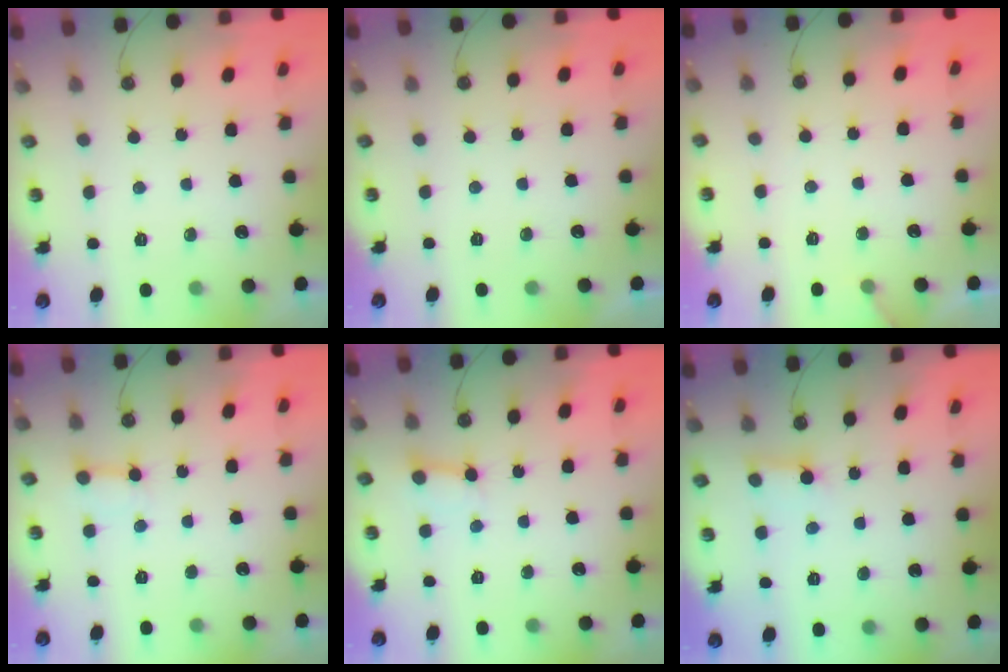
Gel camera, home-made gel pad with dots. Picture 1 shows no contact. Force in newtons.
{"total": 0.0}
{"total": 4.1, "press": 4.0, "slide": 0.4}
{"total": 2.6, "press": 2.6, "slide": 0.2}
{"total": 2.7, "press": 2.7, "slide": 0.3}
{"total": 2.6, "press": 2.5, "slide": 0.3}